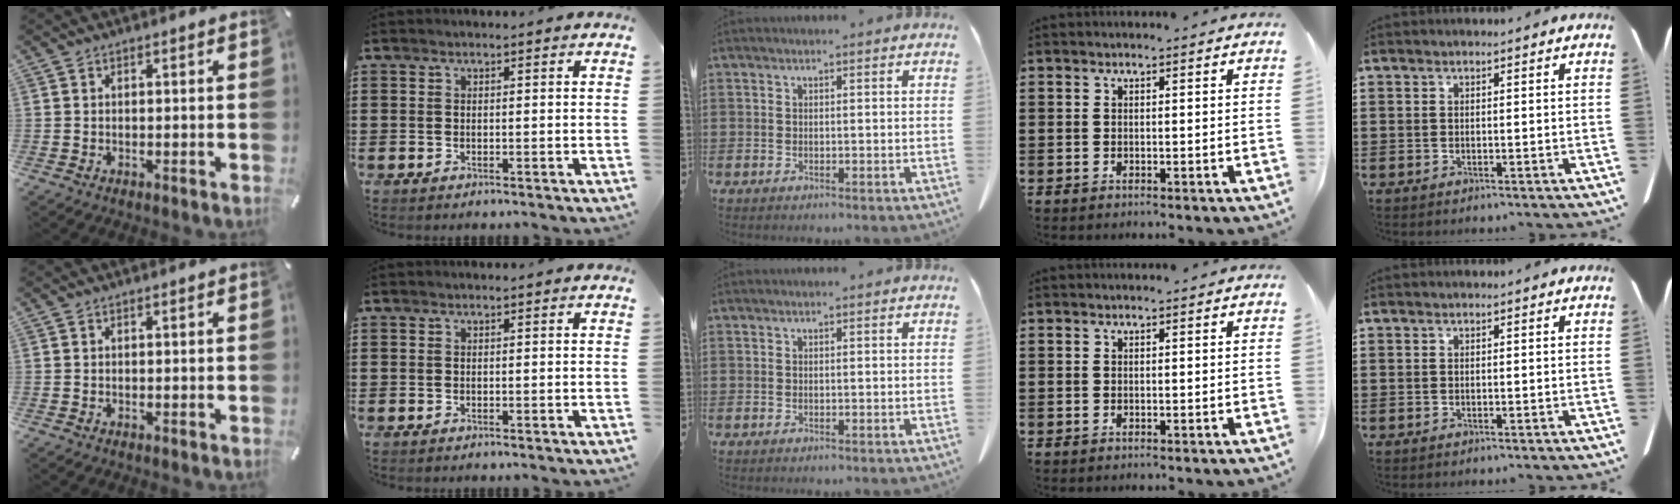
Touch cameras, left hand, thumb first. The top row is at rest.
{}